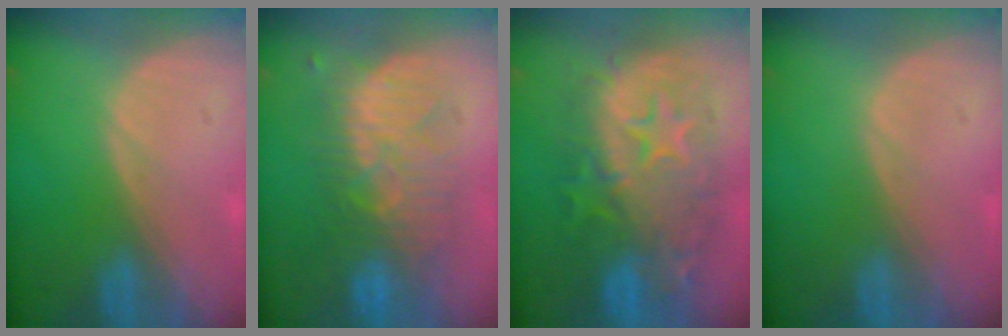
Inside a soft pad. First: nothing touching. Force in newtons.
{"total": 8.8, "press": 8.8, "slide": 0.2}
{"total": 12.6, "press": 12.5, "slide": 1.2}
{"total": 0.0}